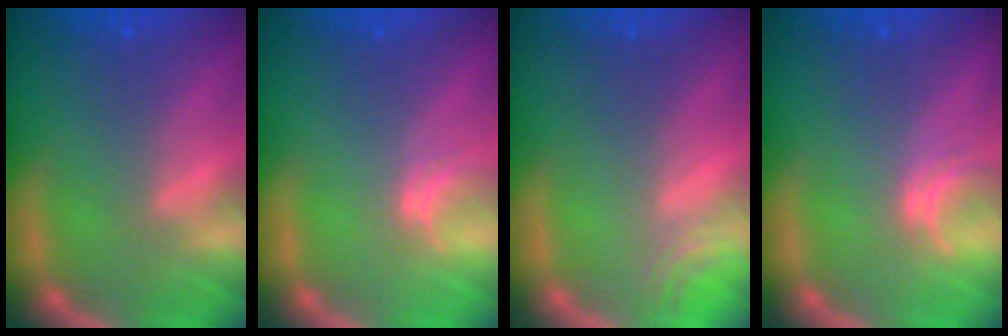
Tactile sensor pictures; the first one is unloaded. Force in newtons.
{"total": 1.0}
{"total": 1.5}
{"total": 1.5}